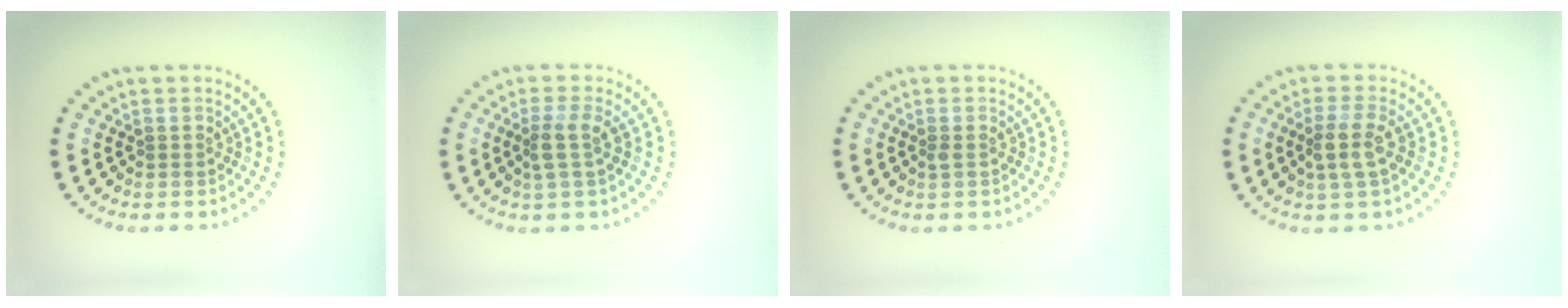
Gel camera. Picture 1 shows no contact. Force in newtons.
{"total": 2.0, "press": 1.6, "slide": 1.3}
{"total": 0.5, "press": 0.4, "slide": 0.3}
{"total": 2.7, "press": 2.3, "slide": 1.3}